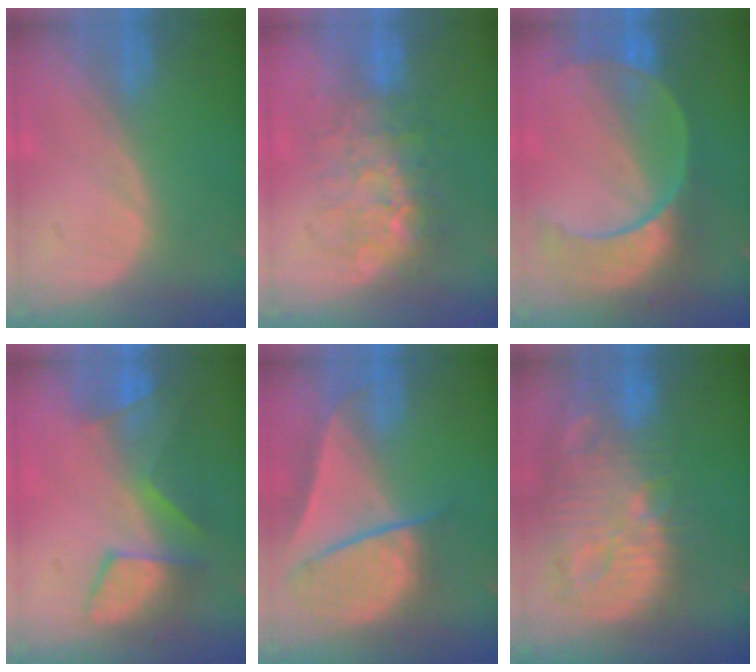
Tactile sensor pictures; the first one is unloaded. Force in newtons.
{"total": 8.0, "press": 7.8, "slide": 1.8}
{"total": 10.7, "press": 9.2, "slide": 5.5}
{"total": 7.8, "press": 7.6, "slide": 1.6}
{"total": 9.4, "press": 8.0, "slide": 4.8}
{"total": 14.5, "press": 12.7, "slide": 7.1}